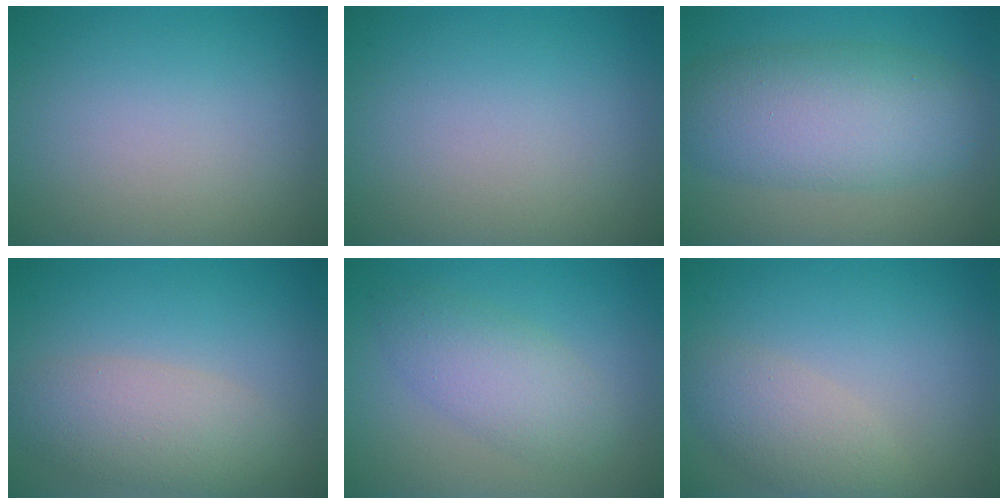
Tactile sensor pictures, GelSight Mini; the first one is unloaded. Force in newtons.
{"total": 0.0}
{"total": 7.5, "press": 7.5, "slide": 0.3}
{"total": 4.6, "press": 4.6, "slide": 0.2}
{"total": 3.8, "press": 3.8, "slide": 0.1}
{"total": 3.2, "press": 3.2, "slide": 0.2}